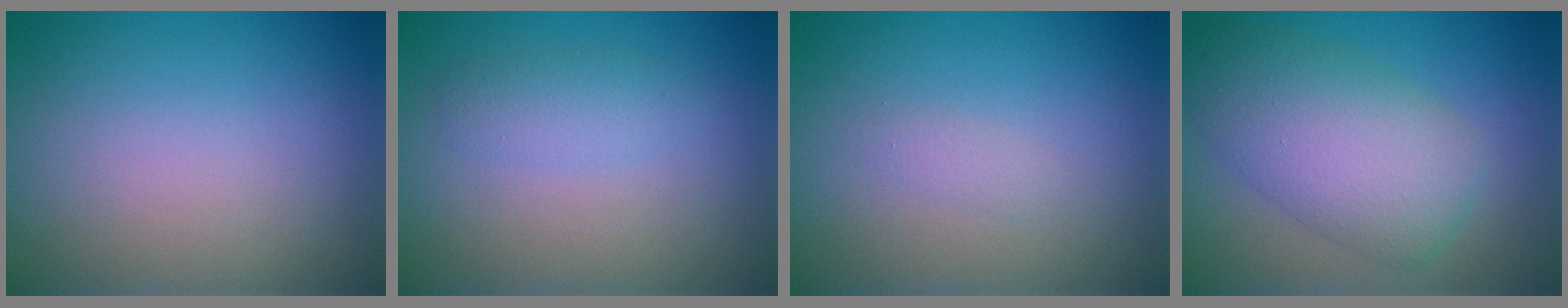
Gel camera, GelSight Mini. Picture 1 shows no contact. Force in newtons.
{"total": 1.7, "press": 1.7, "slide": 0.0}
{"total": 0.7, "press": 0.7, "slide": 0.0}
{"total": 5.5, "press": 5.5, "slide": 0.4}